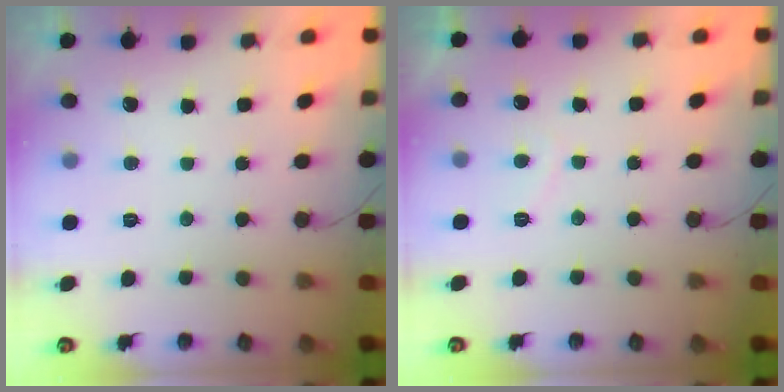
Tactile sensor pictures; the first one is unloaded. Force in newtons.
{"total": 1.9, "press": 1.7, "slide": 0.8}